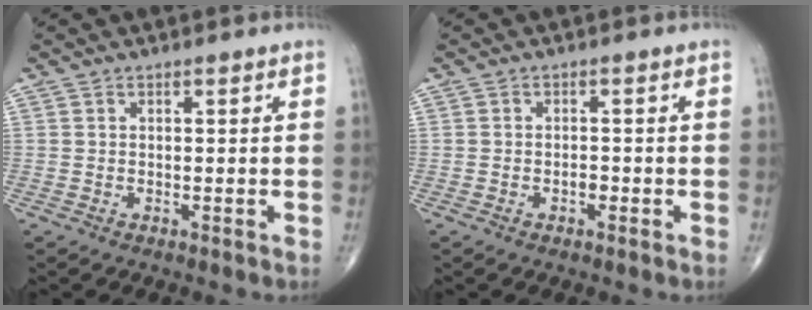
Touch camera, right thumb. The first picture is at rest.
{"total": 1.5, "force": [-0.6, 0.9, 1.0], "torque": [-0.012, 0.003, -0.011]}